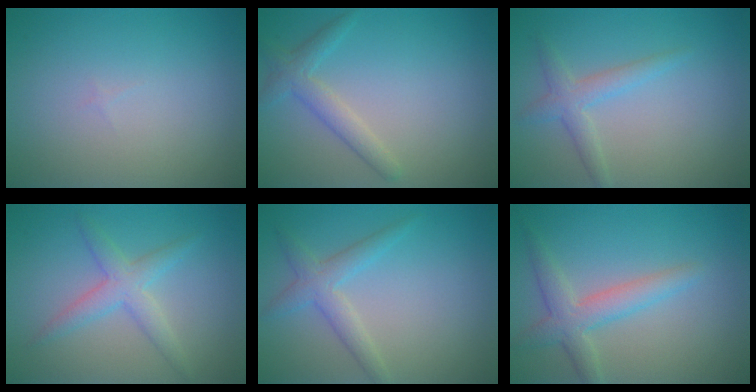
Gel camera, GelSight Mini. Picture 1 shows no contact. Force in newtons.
{"total": 2.4, "press": 2.4, "slide": 0.2}
{"total": 2.2, "press": 2.2, "slide": 0.1}
{"total": 2.9, "press": 2.9, "slide": 0.0}
{"total": 2.6, "press": 2.6, "slide": 0.1}
{"total": 3.3, "press": 3.3, "slide": 0.2}